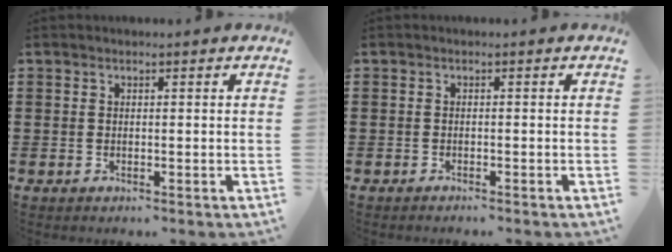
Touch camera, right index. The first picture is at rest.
{"total": 0.6, "force": [-0.6, 0.0, 0.2], "torque": [-0.005, -0.002, -0.012]}